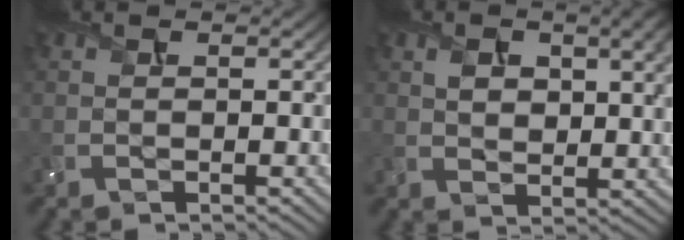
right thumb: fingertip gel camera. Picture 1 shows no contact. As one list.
[{"total": 7.7, "force": [2.8, 4.2, 5.8], "torque": [-0.103, -0.005, 0.054]}]